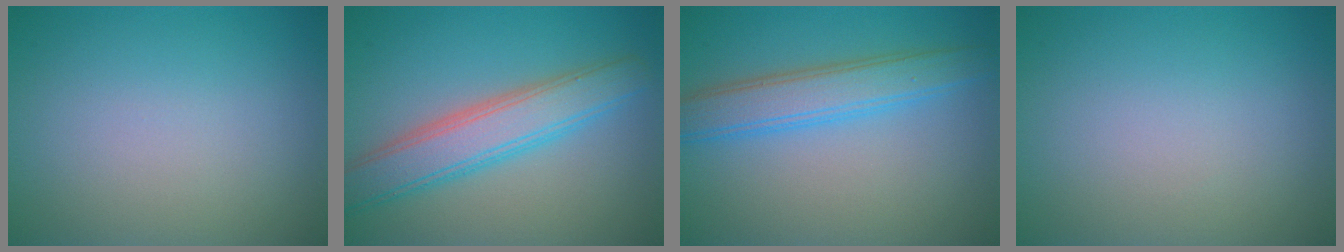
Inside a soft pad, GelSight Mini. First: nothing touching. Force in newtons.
{"total": 5.4, "press": 5.4, "slide": 0.1}
{"total": 4.4, "press": 4.4, "slide": 0.1}
{"total": 0.0}